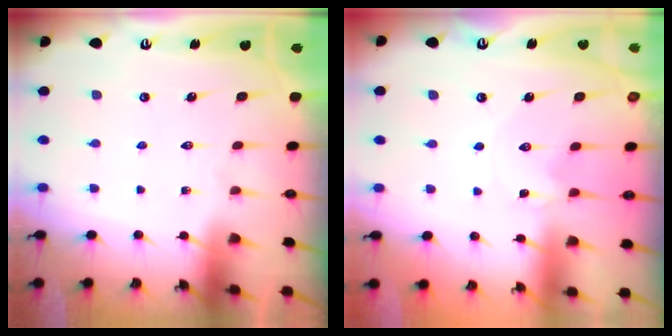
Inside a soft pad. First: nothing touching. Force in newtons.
{"total": 0.0}